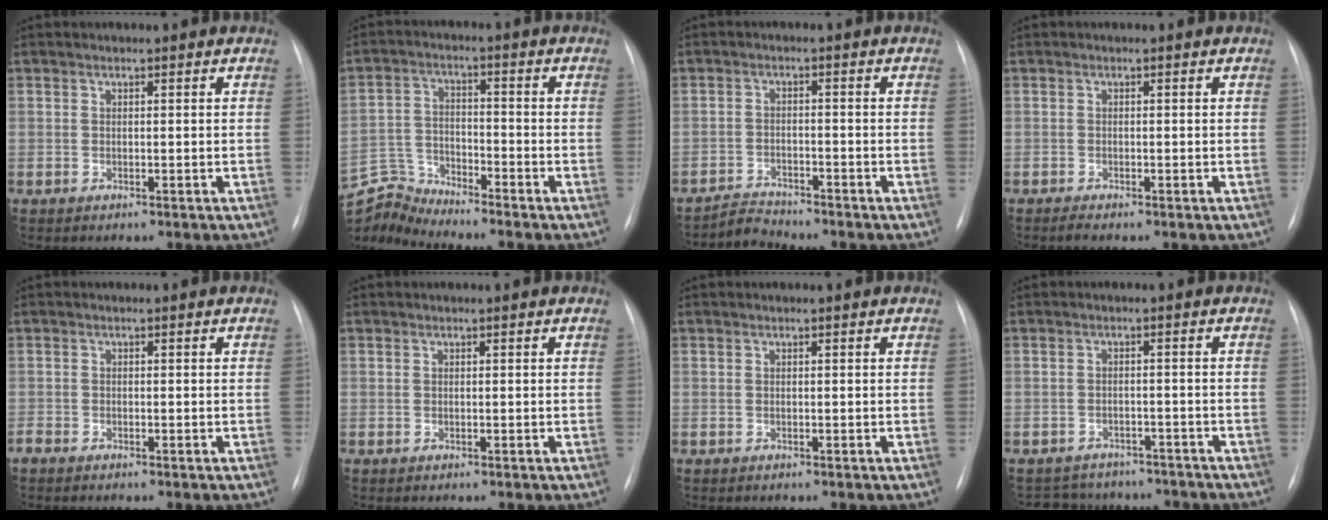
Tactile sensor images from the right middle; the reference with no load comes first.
{"total": 7.4, "force": [-7.3, -1.0, -0.8], "torque": [0.002, 0.009, -0.139]}
{"total": 3.2, "force": [-3.1, 0.0, -0.8], "torque": [0.018, -0.015, -0.054]}
{"total": 0.7, "force": [-0.6, 0.0, 0.3], "torque": [-0.010, -0.003, -0.013]}
{"total": 1.0, "force": [-0.9, 0.3, 0.3], "torque": [-0.010, -0.002, -0.017]}
{"total": 0.0}
{"total": 0.0}
{"total": 10.0, "force": [-8.9, 4.2, 1.5], "torque": [-0.023, 0.020, -0.104]}